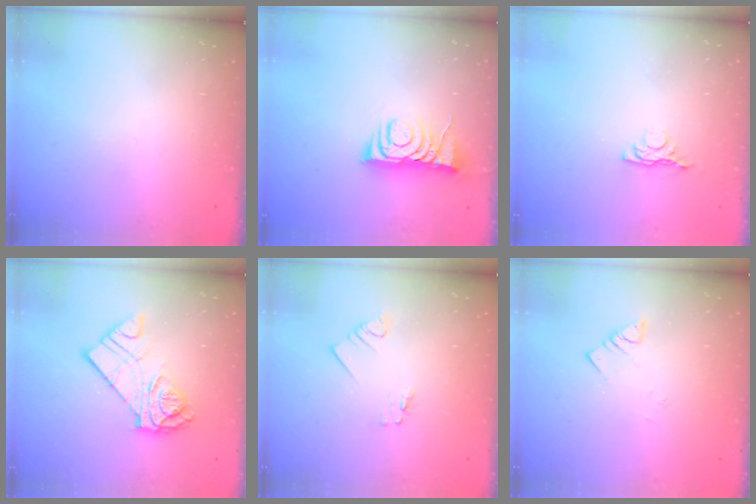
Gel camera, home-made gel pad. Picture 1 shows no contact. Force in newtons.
{"total": 8.3, "press": 8.3, "slide": 0.5}
{"total": 3.7, "press": 3.7, "slide": 0.7}
{"total": 12.9, "press": 12.9, "slide": 0.7}
{"total": 1.6, "press": 1.6, "slide": 0.1}
{"total": 1.9, "press": 1.9, "slide": 0.1}